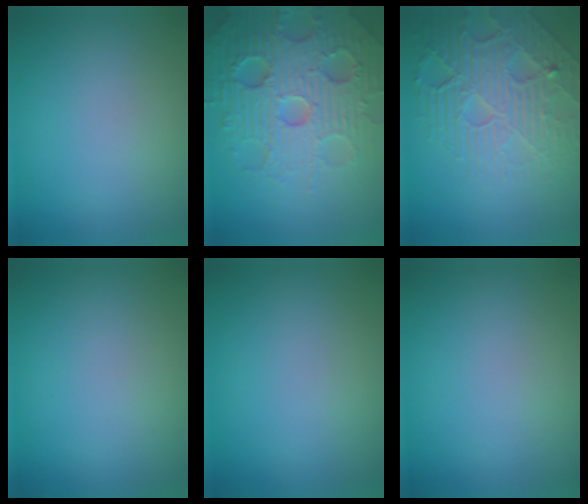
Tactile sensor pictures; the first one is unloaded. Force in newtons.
{"total": 7.9, "press": 7.7, "slide": 1.6}
{"total": 6.6, "press": 5.3, "slide": 4.0}
{"total": 0.0}
{"total": 0.0}
{"total": 0.0}